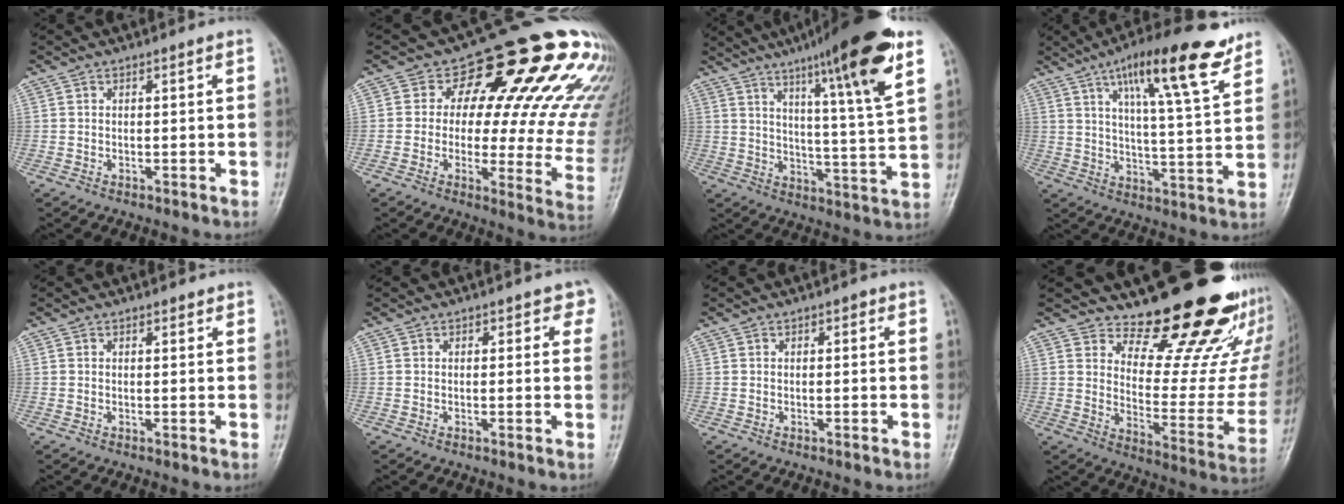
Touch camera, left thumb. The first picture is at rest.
{"total": 22.8, "force": [10.7, 10.8, 17.0], "torque": [-0.172, -0.025, 0.121]}
{"total": 19.1, "force": [10.7, 1.6, 15.7], "torque": [-0.222, -0.047, 0.157]}
{"total": 17.1, "force": [10.3, 3.6, 13.2], "torque": [-0.187, -0.042, 0.163]}
{"total": 1.0, "force": [0.8, 0.6, 0.4], "torque": [0.002, -0.004, 0.006]}
{"total": 2.3, "force": [1.1, 1.6, 1.2], "torque": [0.021, 0.000, 0.004]}
{"total": 0.8, "force": [0.2, 0.5, 0.5], "torque": [0.003, 0.002, -0.002]}
{"total": 21.7, "force": [17.5, 7.2, 10.5], "torque": [-0.089, -0.160, 0.232]}